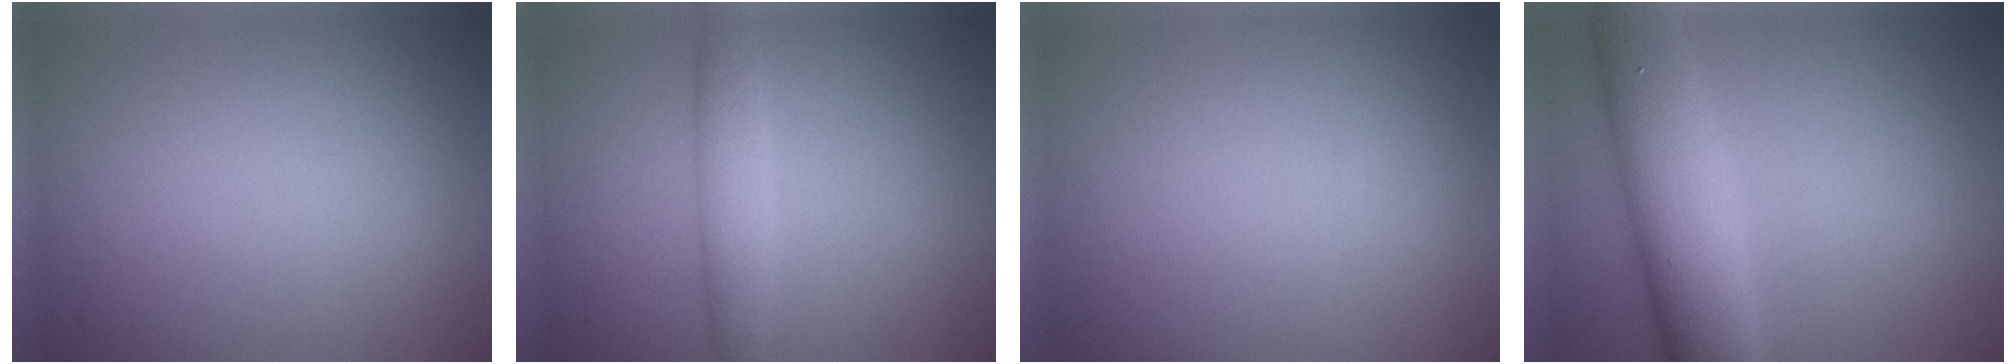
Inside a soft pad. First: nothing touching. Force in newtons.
{"total": 2.4, "press": 2.4, "slide": 0.2}
{"total": 0.0}
{"total": 8.2, "press": 8.2, "slide": 0.3}